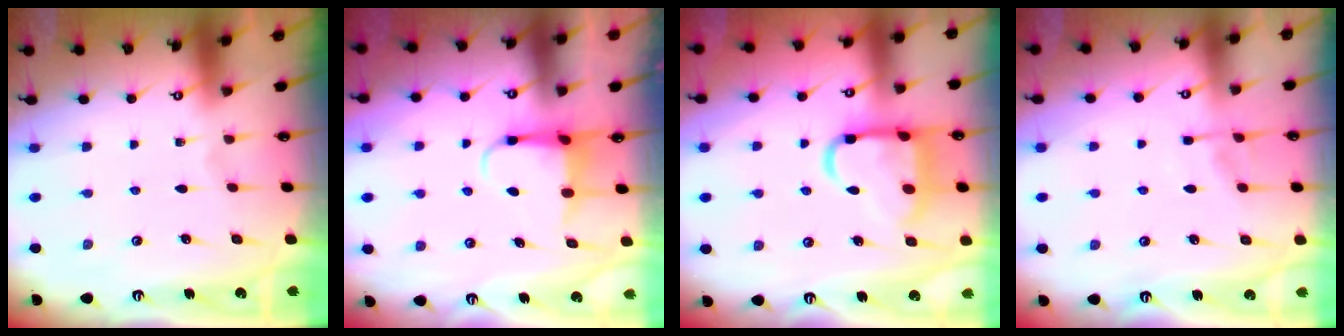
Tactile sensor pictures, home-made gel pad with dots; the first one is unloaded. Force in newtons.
{"total": 4.4, "press": 4.4, "slide": 0.2}
{"total": 13.6, "press": 13.5, "slide": 1.5}
{"total": 4.0, "press": 3.9, "slide": 0.5}